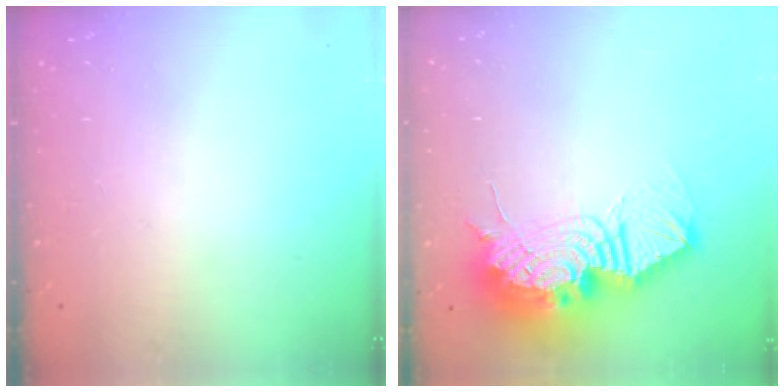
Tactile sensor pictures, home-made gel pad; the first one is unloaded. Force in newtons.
{"total": 22.6, "press": 22.5, "slide": 2.2}